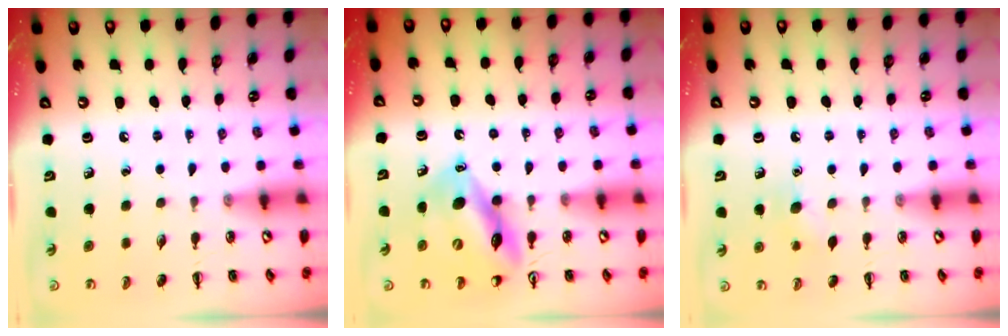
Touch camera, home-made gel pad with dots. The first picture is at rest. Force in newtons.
{"total": 12.4, "press": 11.8, "slide": 3.7}
{"total": 6.1, "press": 5.9, "slide": 1.8}